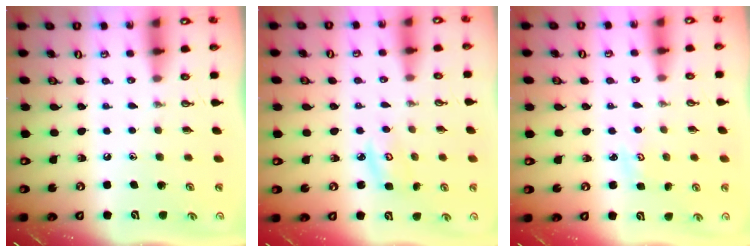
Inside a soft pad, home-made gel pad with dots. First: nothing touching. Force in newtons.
{"total": 4.7, "press": 4.7, "slide": 0.5}
{"total": 2.1, "press": 2.1, "slide": 0.2}